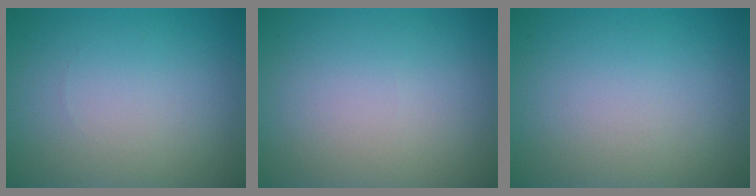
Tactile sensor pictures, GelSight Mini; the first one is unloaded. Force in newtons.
{"total": 0.0}
{"total": 0.0}